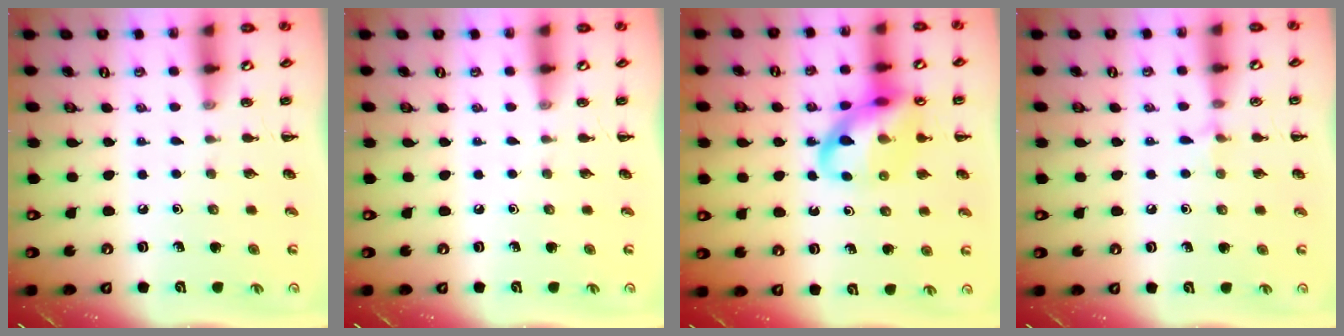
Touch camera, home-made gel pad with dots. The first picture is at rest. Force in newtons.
{"total": 0.0}
{"total": 14.7, "press": 14.6, "slide": 1.9}
{"total": 4.7, "press": 4.4, "slide": 1.6}